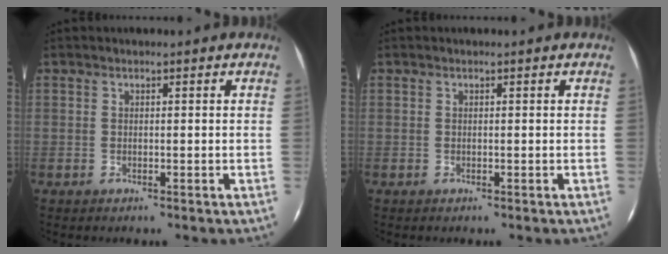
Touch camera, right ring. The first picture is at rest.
{"total": 0.0}